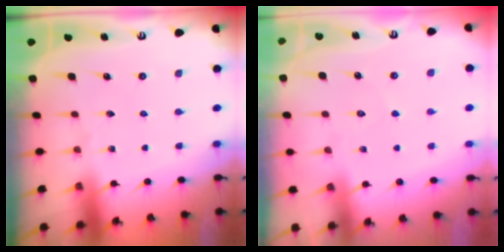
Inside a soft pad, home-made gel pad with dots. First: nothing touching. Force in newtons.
{"total": 4.2, "press": 4.2, "slide": 0.5}